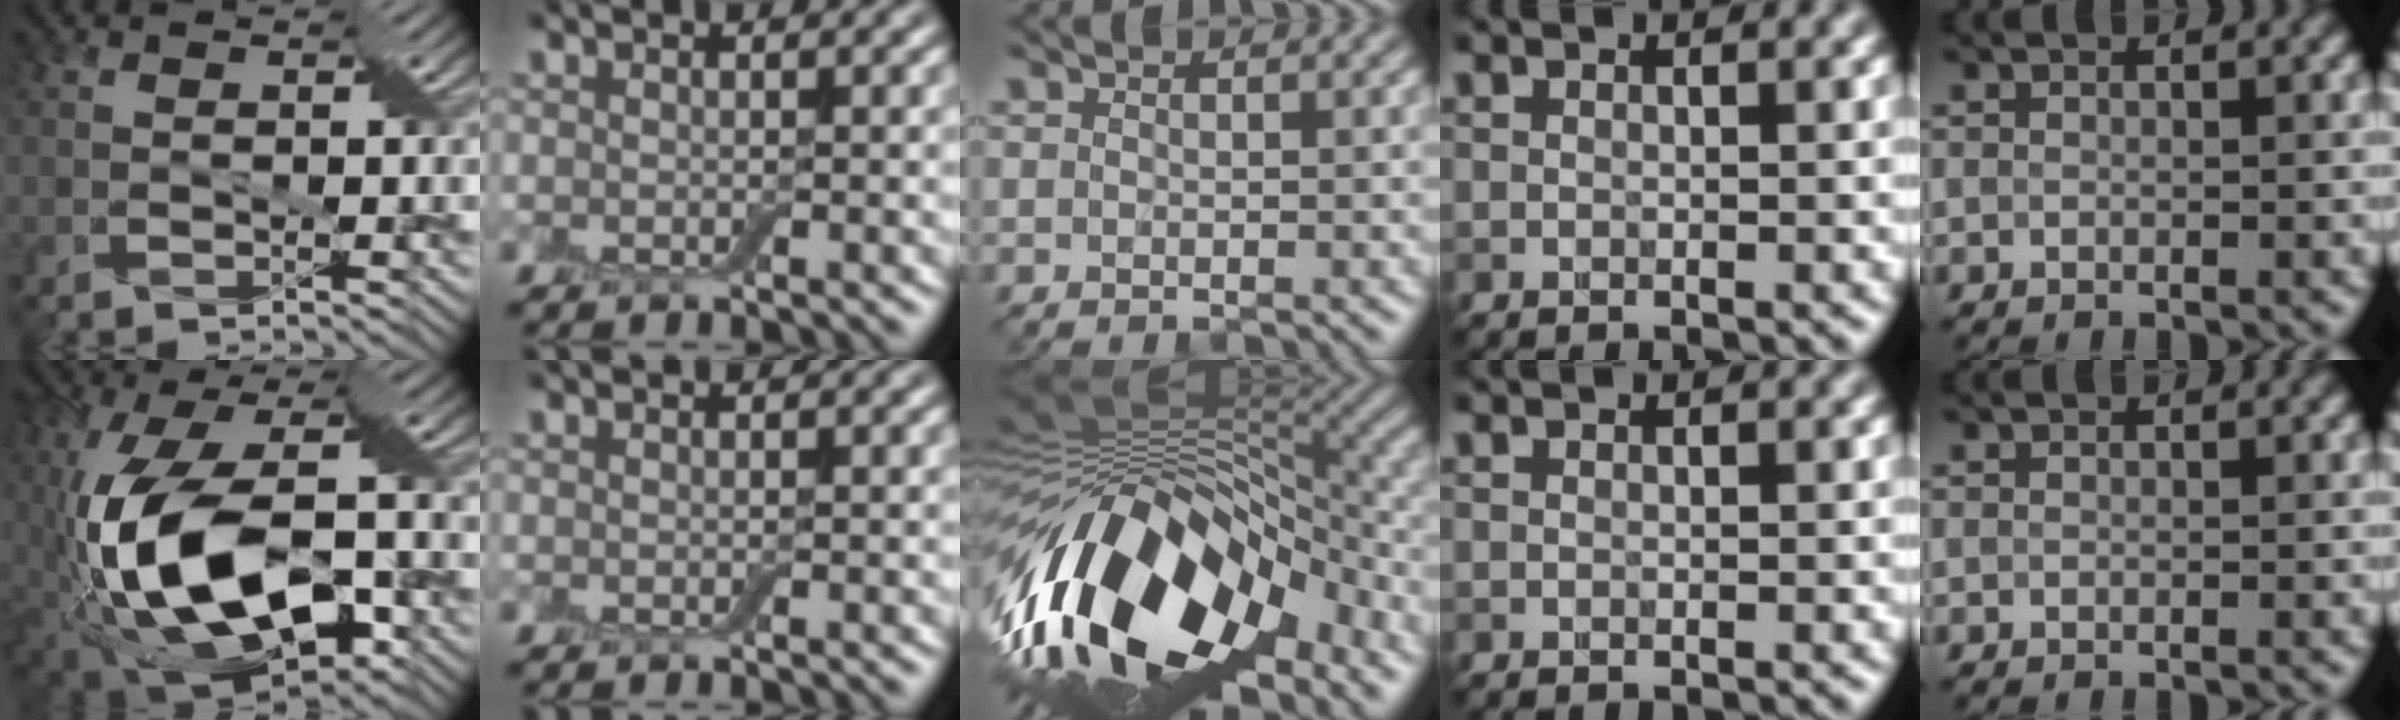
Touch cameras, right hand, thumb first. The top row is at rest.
{"thumb": {"total": 16.3, "force": [-3.4, 8.1, 13.8], "torque": [-0.282, -0.011, -0.054]}, "middle": {"total": 16.0, "force": [-6.6, 7.5, 12.5], "torque": [-0.217, 0.004, -0.115]}}